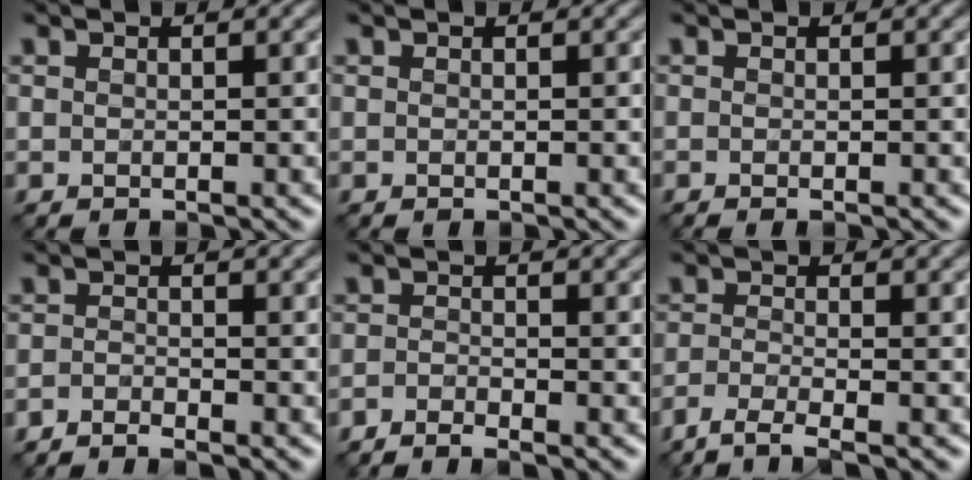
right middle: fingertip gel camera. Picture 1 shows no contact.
{"total": 0.0}
{"total": 0.0}
{"total": 1.4, "force": [-1.4, -0.1, 0.4], "torque": [-0.012, -0.002, -0.032]}
{"total": 1.7, "force": [-1.6, -0.1, 0.6], "torque": [-0.016, -0.004, -0.038]}
{"total": 2.8, "force": [-2.3, 0.2, 1.6], "torque": [-0.043, -0.007, -0.060]}